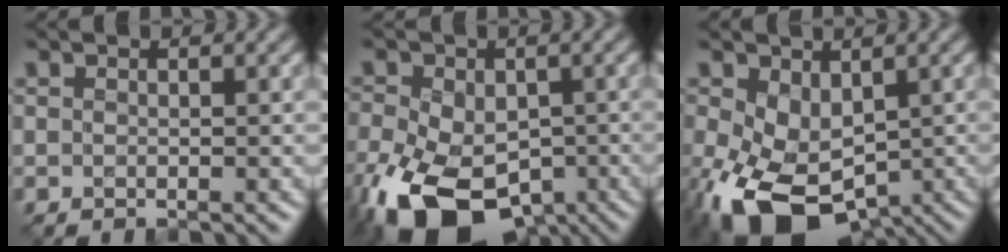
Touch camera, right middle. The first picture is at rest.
{"total": 13.8, "force": [-6.2, 8.6, 8.8], "torque": [-0.180, -0.040, -0.105]}
{"total": 9.3, "force": [-2.8, 5.9, 6.6], "torque": [-0.157, -0.029, -0.034]}